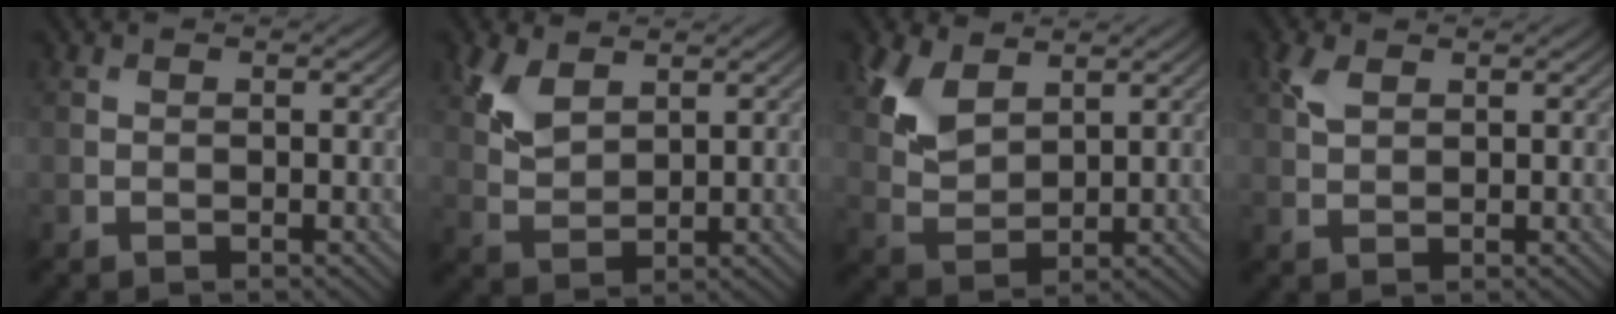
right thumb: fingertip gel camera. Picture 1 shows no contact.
{"total": 4.8, "force": [2.7, 2.7, 3.0], "torque": [-0.077, -0.001, 0.059]}
{"total": 6.2, "force": [3.4, 3.6, 3.8], "torque": [-0.096, -0.004, 0.071]}
{"total": 2.5, "force": [1.3, 1.4, 1.6], "torque": [-0.044, 0.003, 0.027]}